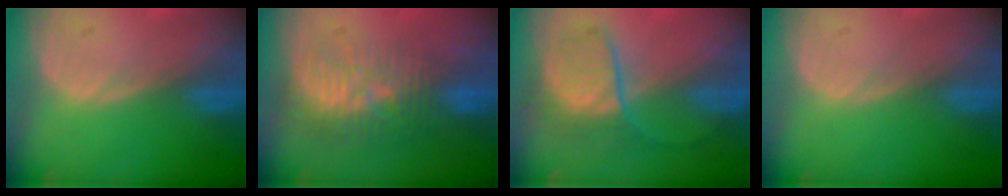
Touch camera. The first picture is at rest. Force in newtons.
{"total": 9.1, "press": 8.7, "slide": 2.7}
{"total": 7.0, "press": 6.9, "slide": 0.8}
{"total": 0.0}